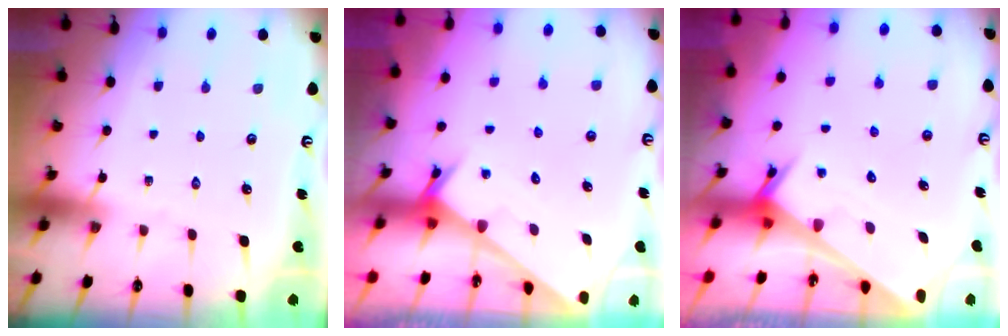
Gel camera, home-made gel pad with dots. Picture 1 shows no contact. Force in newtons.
{"total": 2.1, "press": 2.1, "slide": 0.1}
{"total": 3.3, "press": 3.2, "slide": 0.2}